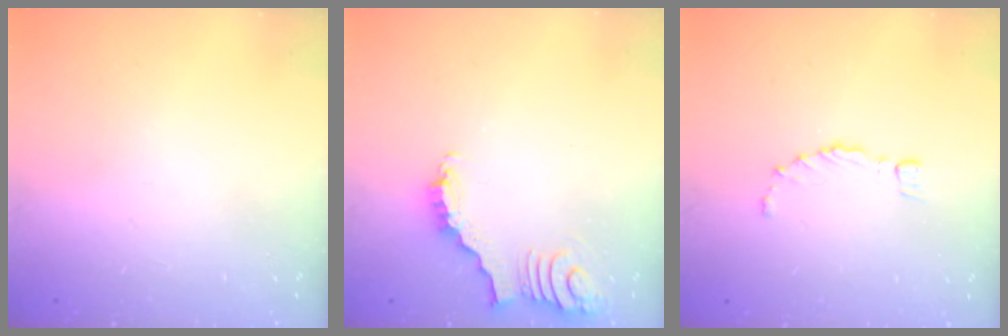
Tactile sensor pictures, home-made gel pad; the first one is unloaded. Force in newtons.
{"total": 3.5, "press": 3.4, "slide": 0.7}
{"total": 0.9, "press": 0.9, "slide": 0.4}